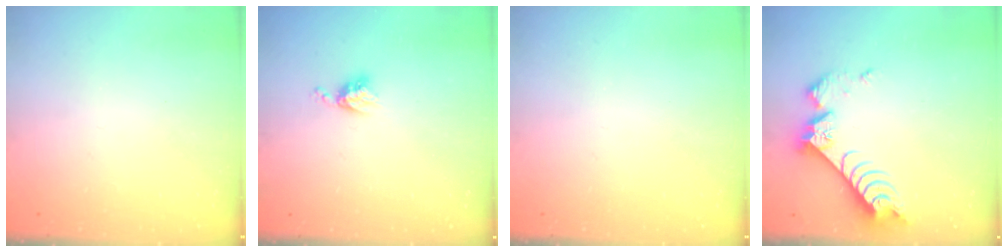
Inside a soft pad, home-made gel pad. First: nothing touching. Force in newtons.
{"total": 3.6, "press": 3.6, "slide": 0.4}
{"total": 0.0}
{"total": 8.4, "press": 8.4, "slide": 0.3}